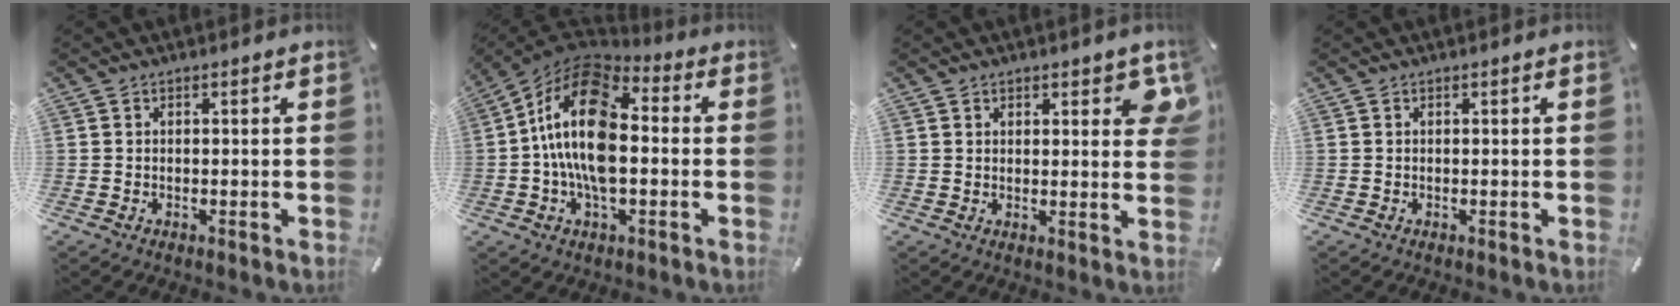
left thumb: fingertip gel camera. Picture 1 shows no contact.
{"total": 18.2, "force": [-0.6, 10.3, 15.0], "torque": [-0.308, 0.005, -0.015]}
{"total": 4.7, "force": [2.5, 2.4, 3.2], "torque": [-0.026, -0.008, 0.038]}
{"total": 0.0}